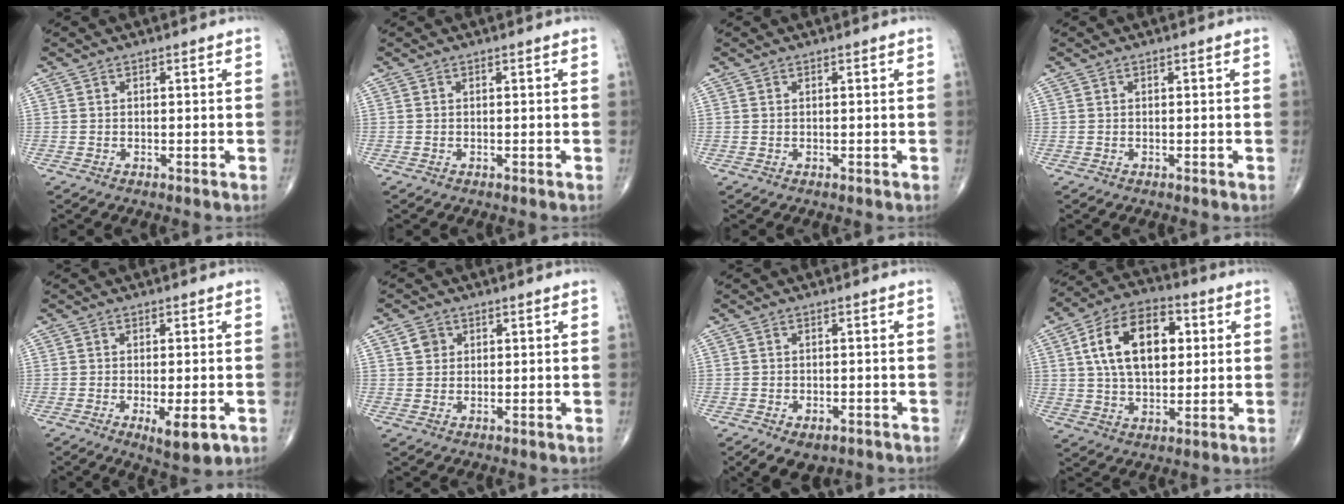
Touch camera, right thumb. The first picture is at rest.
{"total": 0.0}
{"total": 0.0}
{"total": 0.0}
{"total": 6.6, "force": [-2.5, 2.1, 5.8], "torque": [-0.080, -0.011, -0.031]}
{"total": 2.8, "force": [1.2, 2.4, 0.9], "torque": [-0.005, -0.004, 0.019]}
{"total": 6.0, "force": [-3.6, 3.5, 3.2], "torque": [-0.037, 0.011, -0.049]}
{"total": 16.8, "force": [3.8, 10.0, 12.9], "torque": [-0.199, 0.009, 0.063]}